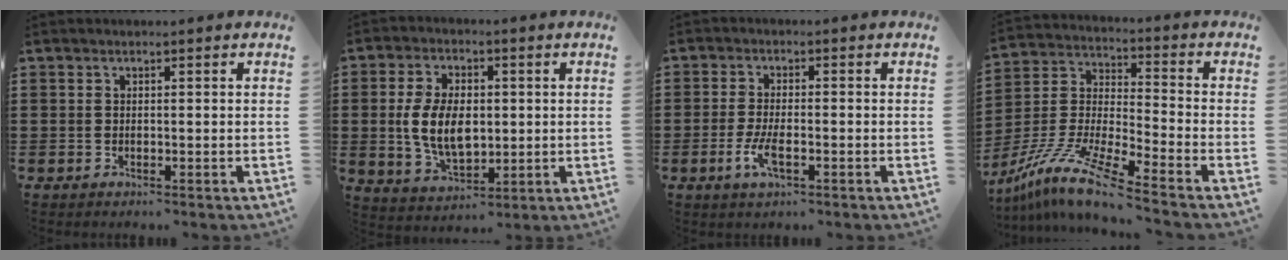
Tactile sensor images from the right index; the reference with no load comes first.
{"total": 8.6, "force": [0.1, 5.2, 6.9], "torque": [-0.151, 0.005, -0.004]}
{"total": 4.0, "force": [-1.5, 1.5, 3.4], "torque": [-0.076, -0.004, -0.032]}
{"total": 11.0, "force": [-9.0, 0.1, 6.2], "torque": [-0.154, -0.007, -0.189]}